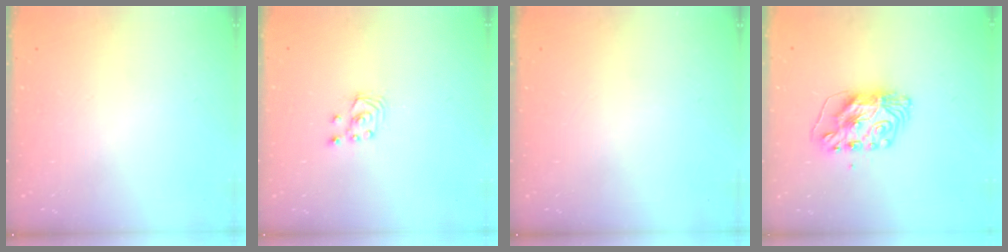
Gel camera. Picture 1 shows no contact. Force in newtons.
{"total": 3.0, "press": 3.0, "slide": 0.3}
{"total": 0.0}
{"total": 9.2, "press": 9.2, "slide": 0.9}